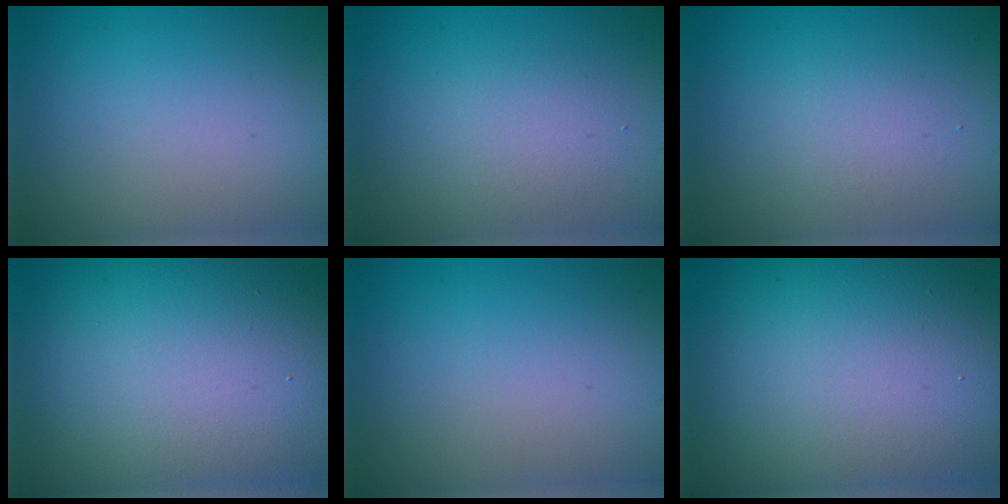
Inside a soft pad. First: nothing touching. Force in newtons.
{"total": 2.2, "press": 2.2, "slide": 0.1}
{"total": 1.6, "press": 1.6, "slide": 0.1}
{"total": 16.6, "press": 16.6, "slide": 0.8}
{"total": 0.0}
{"total": 16.7, "press": 16.6, "slide": 1.1}